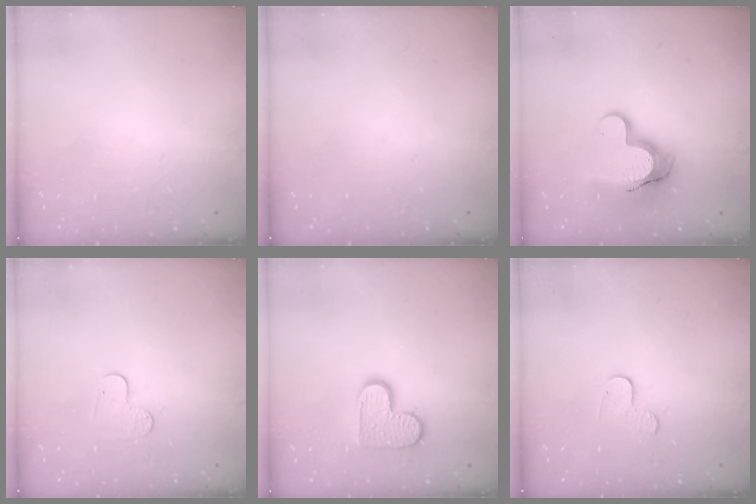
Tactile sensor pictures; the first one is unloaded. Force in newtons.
{"total": 0.0}
{"total": 11.8, "press": 11.8, "slide": 1.0}
{"total": 4.9, "press": 4.9, "slide": 0.4}
{"total": 11.4, "press": 11.3, "slide": 0.6}
{"total": 3.7, "press": 3.7, "slide": 0.4}